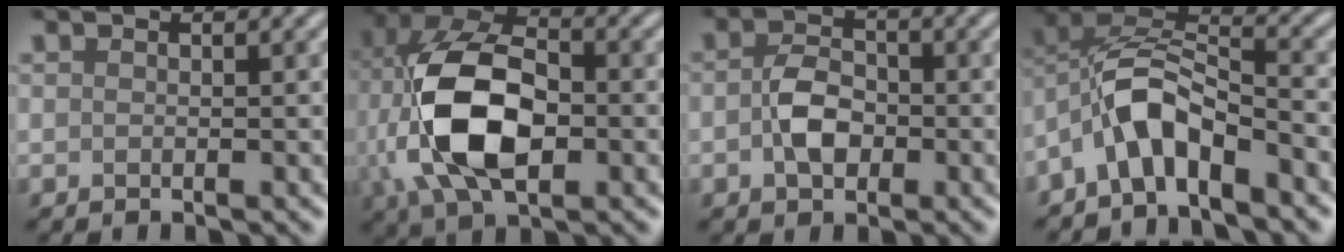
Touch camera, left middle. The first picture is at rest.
{"total": 11.4, "force": [-1.1, 6.7, 9.2], "torque": [-0.200, 0.005, -0.022]}
{"total": 3.3, "force": [-0.6, 2.2, 2.4], "torque": [-0.050, 0.005, -0.013]}
{"total": 5.6, "force": [-3.4, 2.0, 4.0], "torque": [-0.076, 0.014, -0.070]}